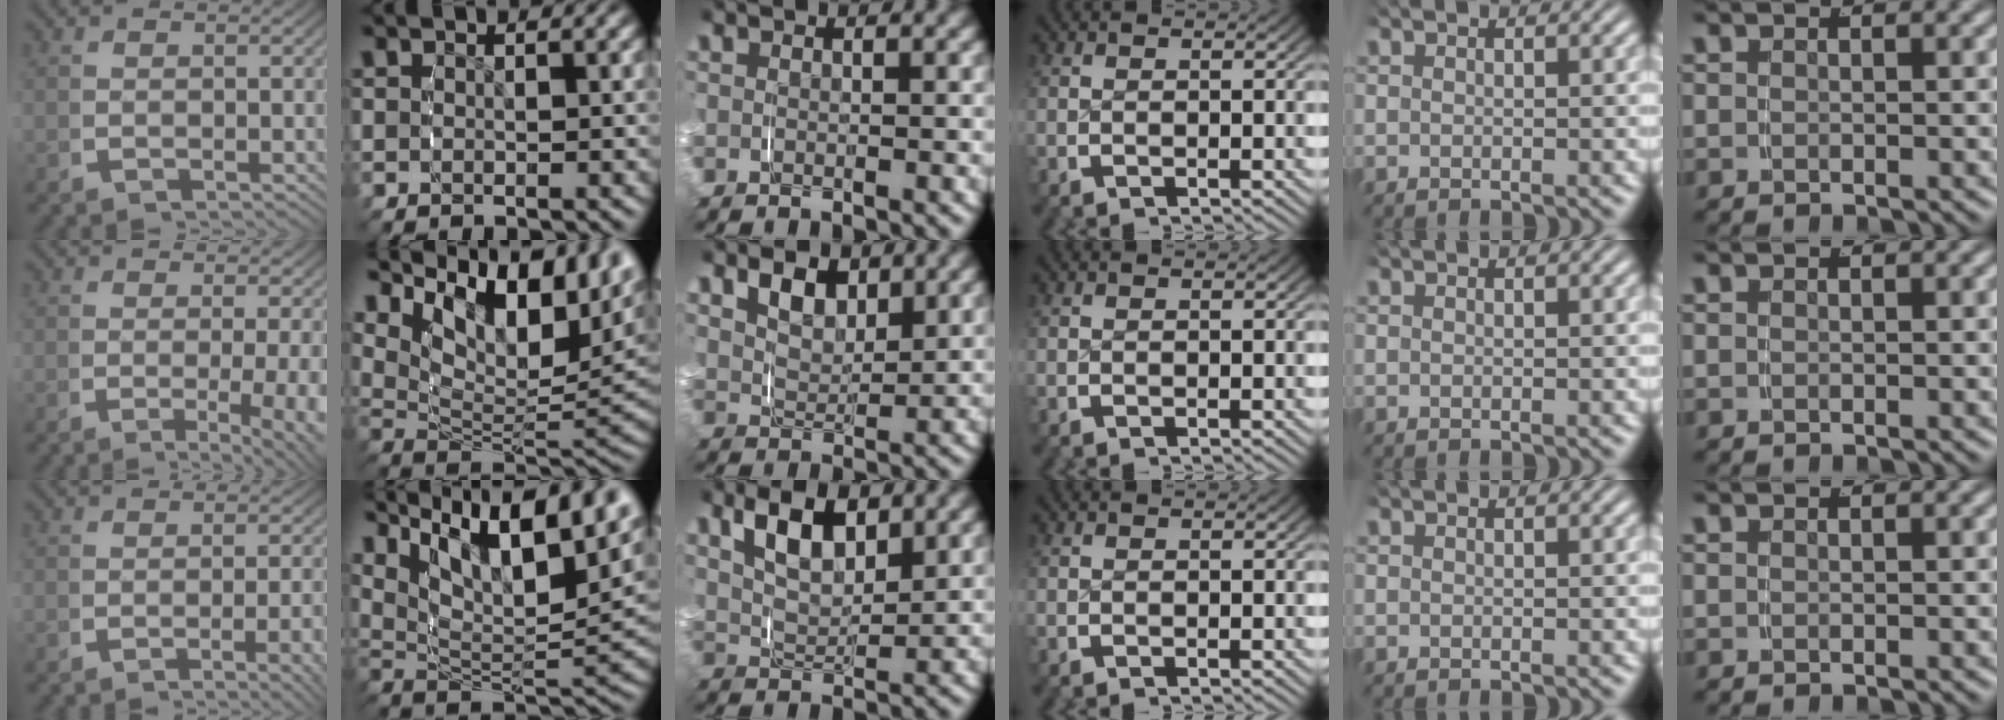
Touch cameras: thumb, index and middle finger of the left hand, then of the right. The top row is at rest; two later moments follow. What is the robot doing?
{"motion": "grasp_and_lifting", "object": "keyboard"}